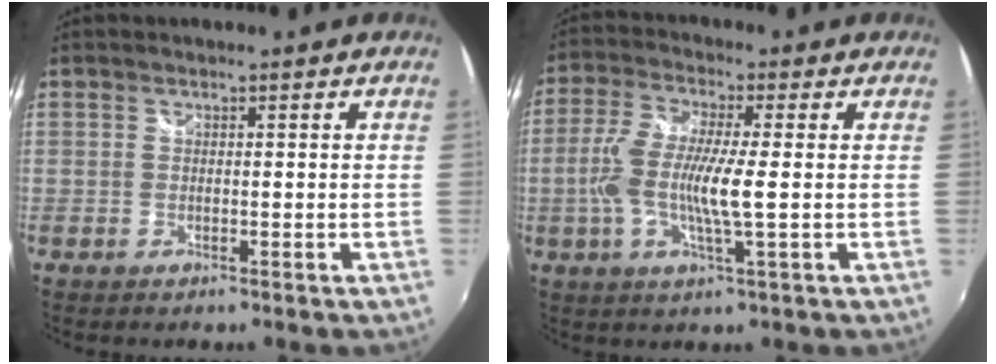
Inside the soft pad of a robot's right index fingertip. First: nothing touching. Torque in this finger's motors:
{"motor_torque": [0.36, -0.12, 0.58, 0.20]}